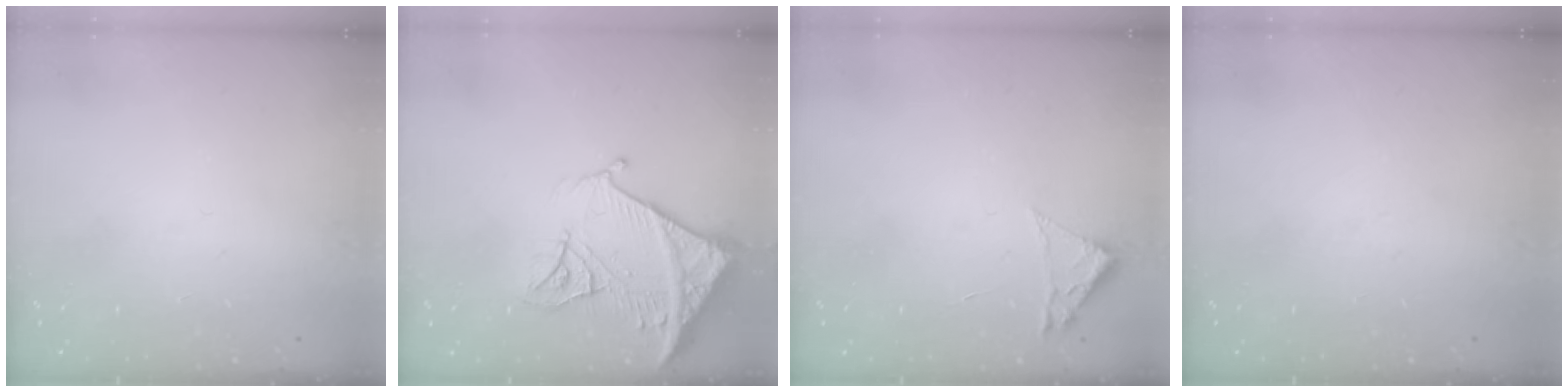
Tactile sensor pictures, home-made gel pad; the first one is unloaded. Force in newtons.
{"total": 15.3, "press": 15.2, "slide": 1.7}
{"total": 1.8, "press": 1.8, "slide": 0.2}
{"total": 0.0}